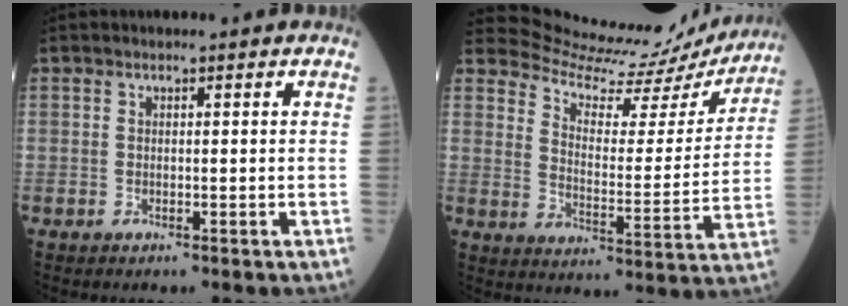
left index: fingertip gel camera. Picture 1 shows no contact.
{"total": 17.1, "force": [16.9, 2.0, 0.9], "torque": [-0.014, -0.060, 0.215]}